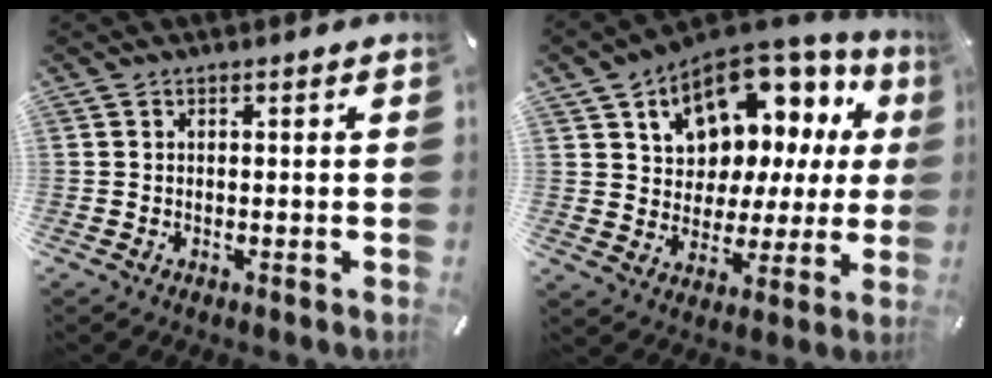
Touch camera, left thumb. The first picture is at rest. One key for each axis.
{"total": 12.2, "fx": 7.4, "fy": 8.3, "fz": 4.9, "tx": -0.084, "ty": -0.065, "tz": 0.133}